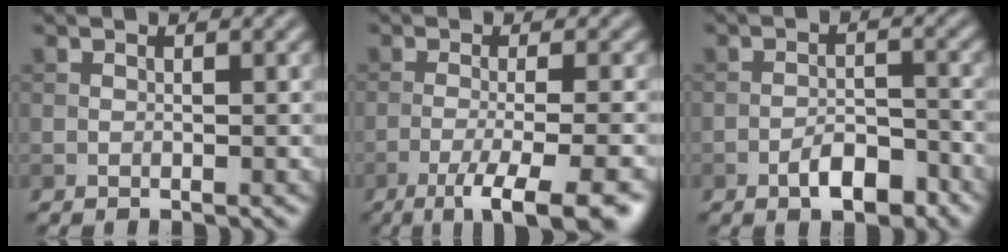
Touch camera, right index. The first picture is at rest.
{"total": 7.9, "force": [-4.6, 1.7, 6.2], "torque": [-0.081, -0.001, -0.074]}
{"total": 3.6, "force": [-2.2, 1.5, 2.4], "torque": [-0.034, 0.008, -0.038]}